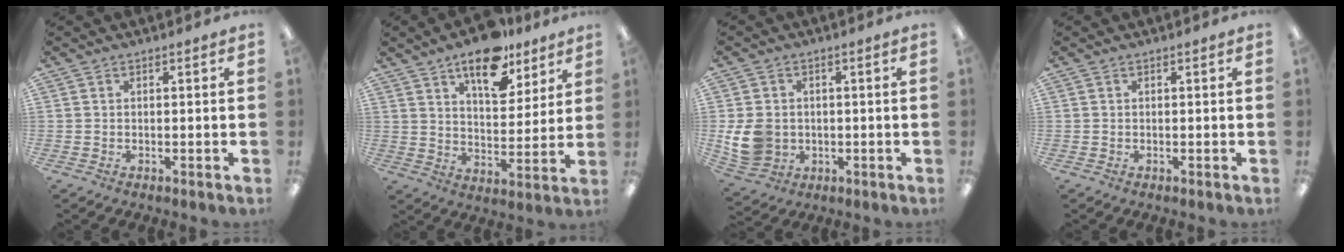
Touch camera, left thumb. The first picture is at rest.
{"total": 15.0, "force": [10.4, 7.1, 8.1], "torque": [-0.106, -0.056, 0.178]}
{"total": 9.1, "force": [-0.6, 7.9, 4.6], "torque": [-0.102, 0.013, -0.008]}
{"total": 0.0}